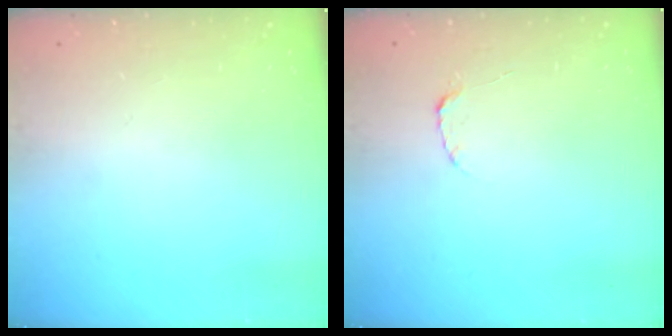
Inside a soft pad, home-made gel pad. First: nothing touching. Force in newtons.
{"total": 2.2, "press": 2.2, "slide": 0.3}